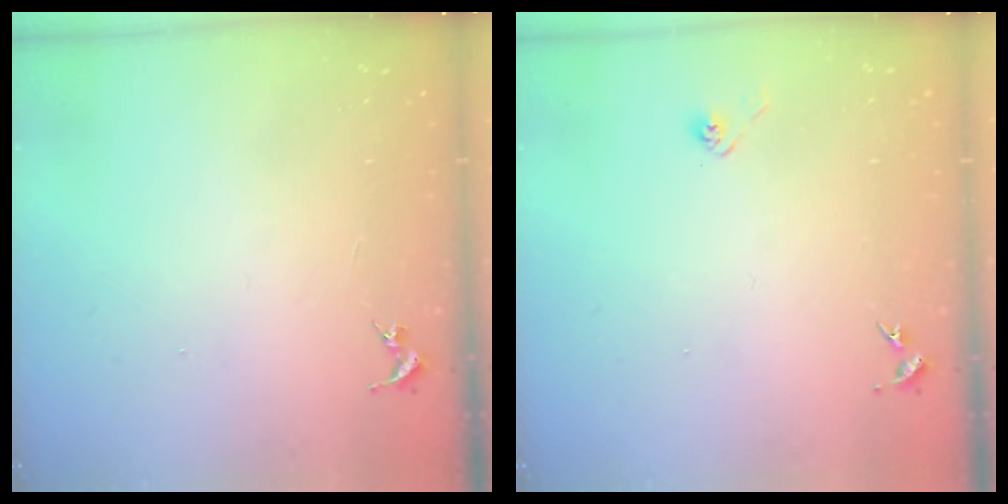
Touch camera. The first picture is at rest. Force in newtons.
{"total": 2.8, "press": 2.6, "slide": 1.1}